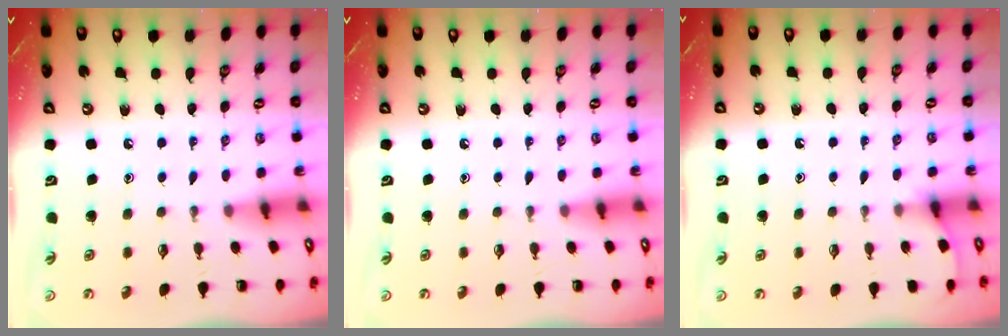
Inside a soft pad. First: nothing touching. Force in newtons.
{"total": 0.0}
{"total": 2.4, "press": 2.4, "slide": 0.4}